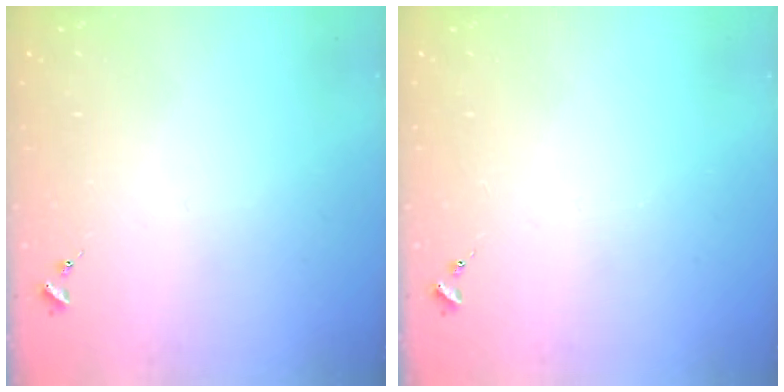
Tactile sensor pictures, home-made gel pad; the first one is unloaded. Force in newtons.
{"total": 0.0}